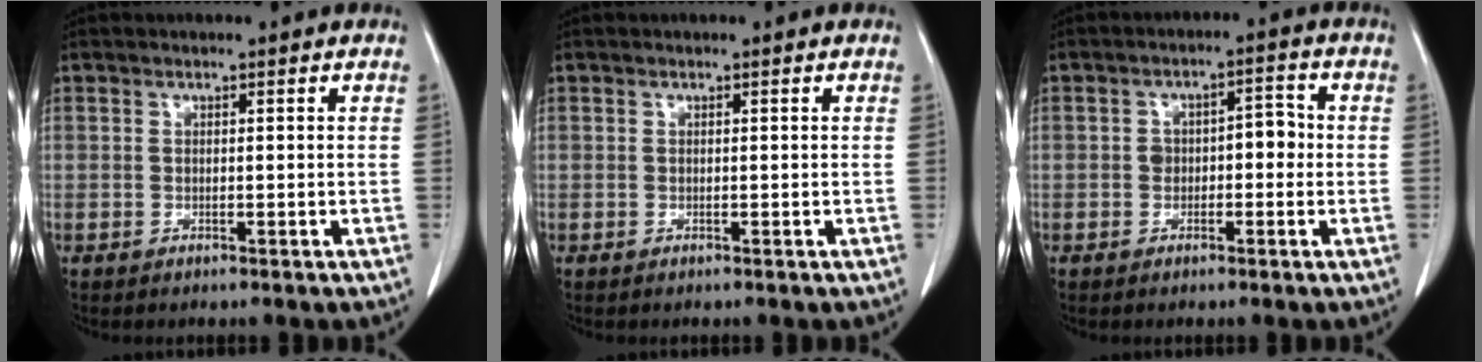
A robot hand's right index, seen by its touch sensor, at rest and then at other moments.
{"total": 0.0}
{"total": 4.4, "force": [-0.3, 2.5, 3.6], "torque": [-0.053, 0.026, -0.003]}